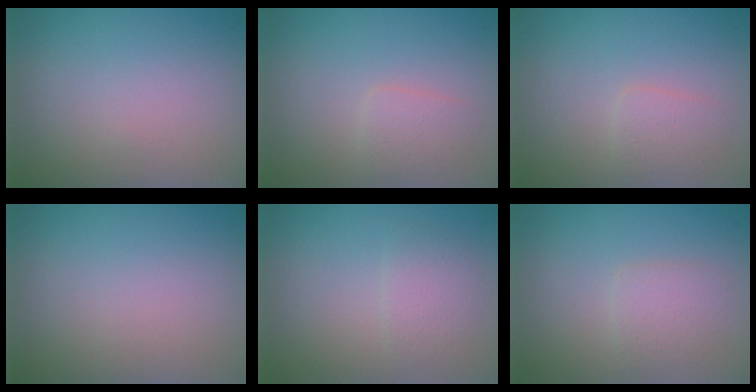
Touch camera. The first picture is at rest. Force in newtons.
{"total": 1.5, "press": 1.5, "slide": 0.1}
{"total": 1.5, "press": 1.5, "slide": 0.1}
{"total": 0.0}
{"total": 1.8, "press": 1.8, "slide": 0.1}
{"total": 1.9, "press": 1.9, "slide": 0.0}